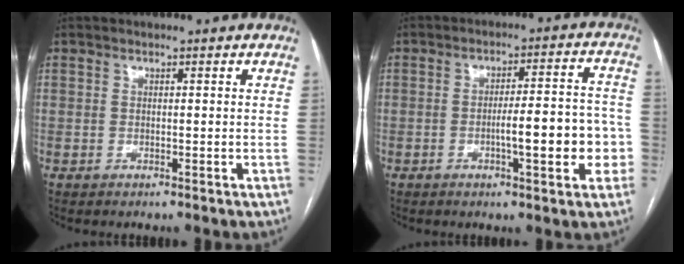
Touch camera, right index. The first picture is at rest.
{"total": 10.2, "force": [-2.6, 2.1, 9.6], "torque": [-0.130, 0.024, -0.031]}